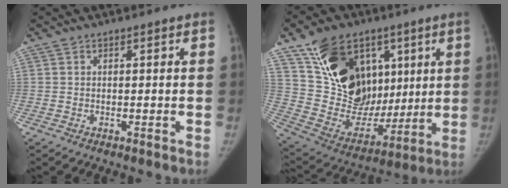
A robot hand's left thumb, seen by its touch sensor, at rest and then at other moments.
{"total": 24.2, "force": [10.1, 16.9, 14.0], "torque": [-0.196, -0.018, 0.192]}